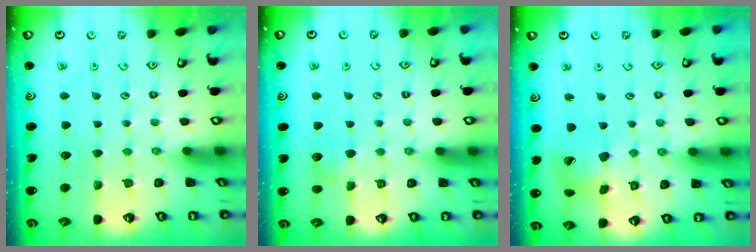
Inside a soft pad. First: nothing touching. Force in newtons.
{"total": 3.7, "press": 3.7, "slide": 0.4}
{"total": 13.4, "press": 13.3, "slide": 1.5}